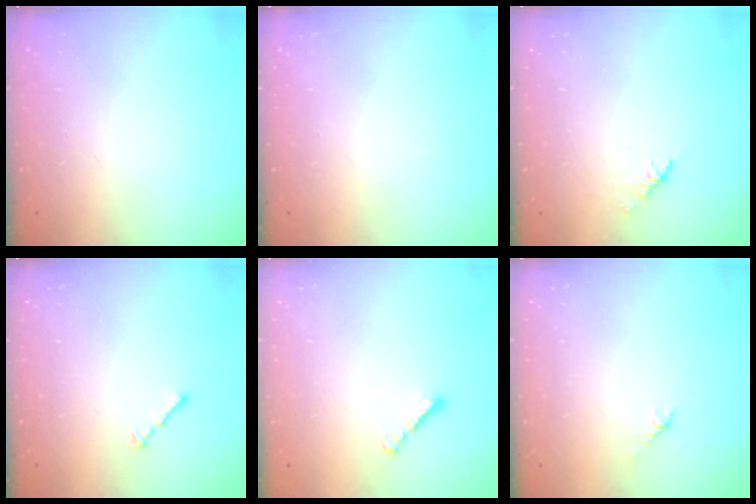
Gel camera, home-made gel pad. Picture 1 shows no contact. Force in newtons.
{"total": 0.0}
{"total": 1.1, "press": 1.0, "slide": 0.5}
{"total": 1.0, "press": 0.9, "slide": 0.5}
{"total": 1.9, "press": 1.9, "slide": 0.5}
{"total": 1.5, "press": 1.4, "slide": 0.5}